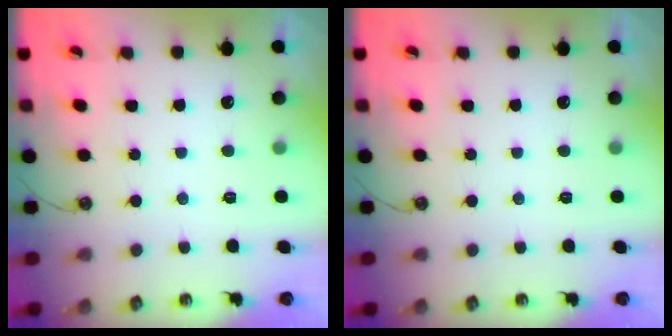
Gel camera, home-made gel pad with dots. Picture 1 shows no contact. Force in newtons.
{"total": 0.0}